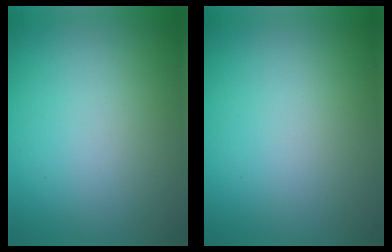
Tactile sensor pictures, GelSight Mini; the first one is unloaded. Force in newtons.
{"total": 0.0}